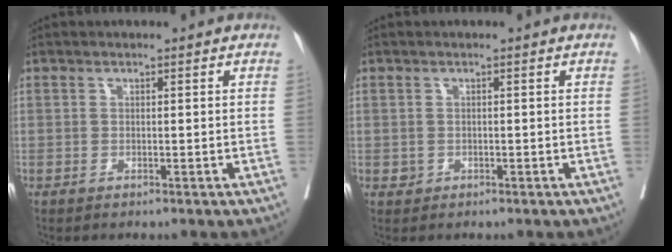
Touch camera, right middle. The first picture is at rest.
{"total": 0.7, "force": [-0.2, 0.7, 0.1], "torque": [0.001, 0.003, -0.002]}